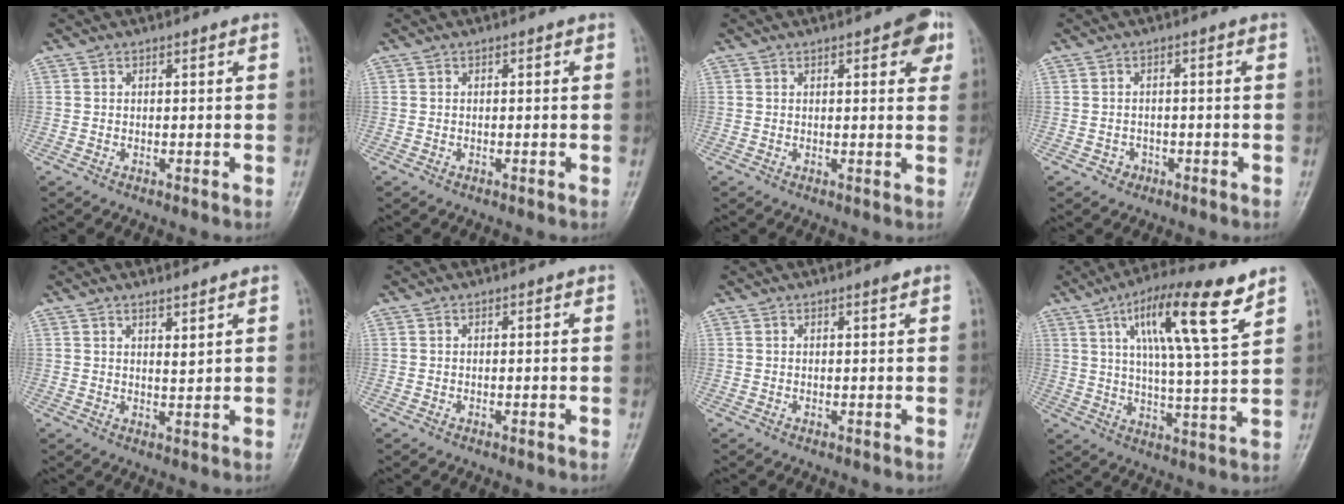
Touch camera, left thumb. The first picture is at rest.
{"total": 0.0}
{"total": 5.3, "force": [2.3, 2.0, 4.3], "torque": [-0.034, -0.003, 0.018]}
{"total": 2.0, "force": [-1.1, 1.7, 0.2], "torque": [0.008, 0.009, -0.020]}
{"total": 2.4, "force": [1.9, 0.2, 1.5], "torque": [-0.024, -0.020, 0.036]}
{"total": 0.0}
{"total": 0.7, "force": [0.5, 0.0, 0.5], "torque": [-0.008, -0.003, 0.008]}
{"total": 15.3, "force": [8.0, 2.5, 12.8], "torque": [-0.209, -0.023, 0.130]}